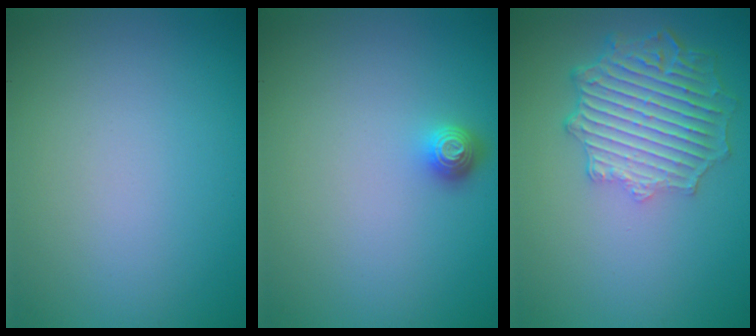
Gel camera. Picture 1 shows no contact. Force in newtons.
{"total": 1.3, "press": 1.1, "slide": 0.7}
{"total": 6.4, "press": 4.9, "slide": 4.1}